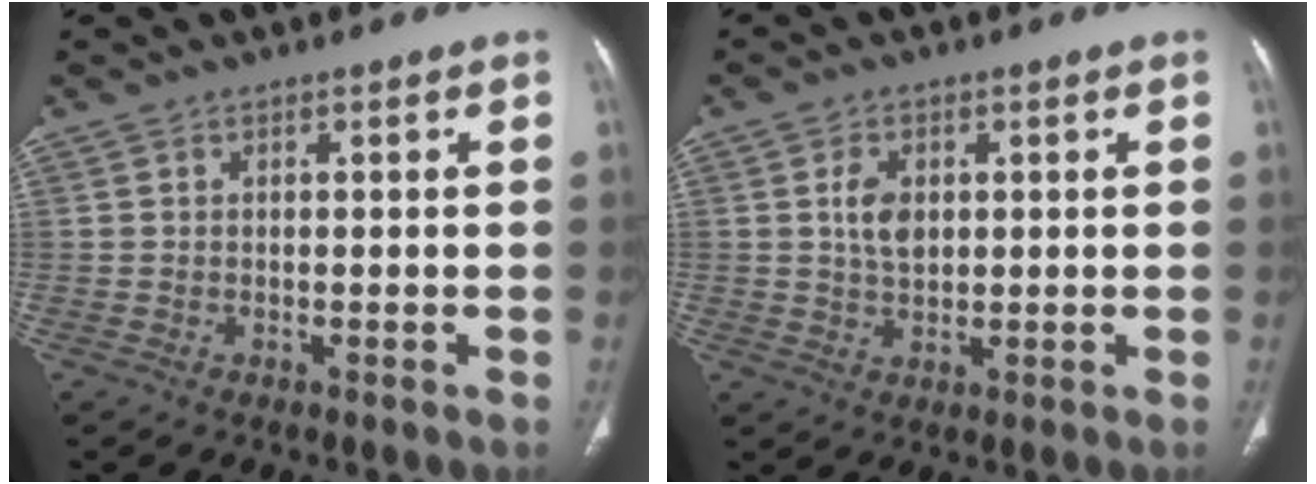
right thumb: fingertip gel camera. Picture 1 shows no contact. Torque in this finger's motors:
{"motor_torque": [1.31, 1.12, 1.10, -0.60, 0.04]}